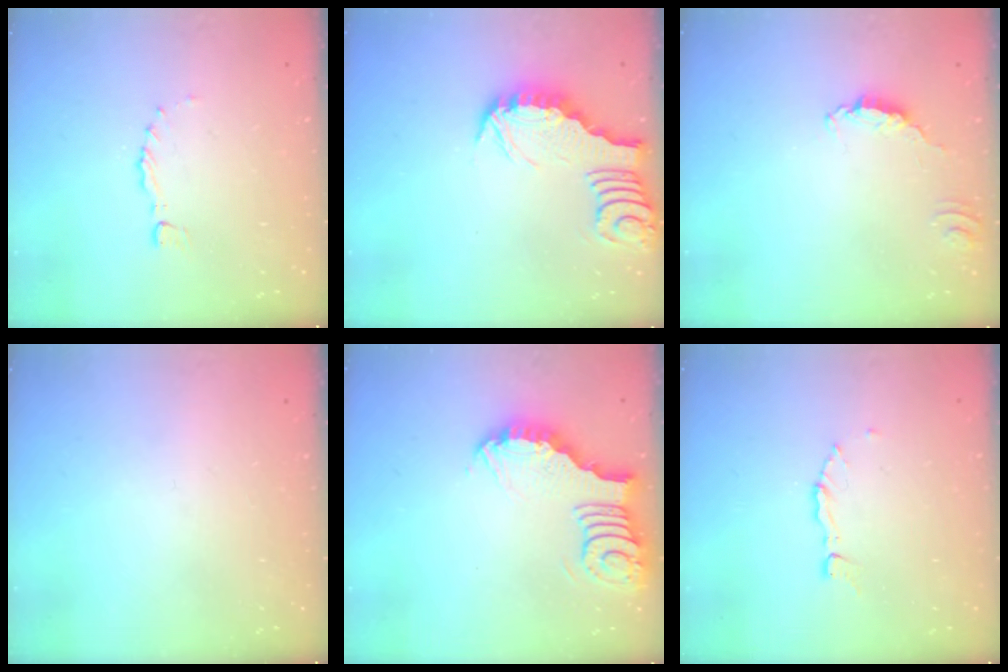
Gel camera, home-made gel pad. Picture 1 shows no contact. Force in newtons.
{"total": 3.1, "press": 3.1, "slide": 0.3}
{"total": 1.7, "press": 1.7, "slide": 0.2}
{"total": 0.0}
{"total": 4.7, "press": 4.7, "slide": 0.4}
{"total": 2.8, "press": 2.8, "slide": 0.2}